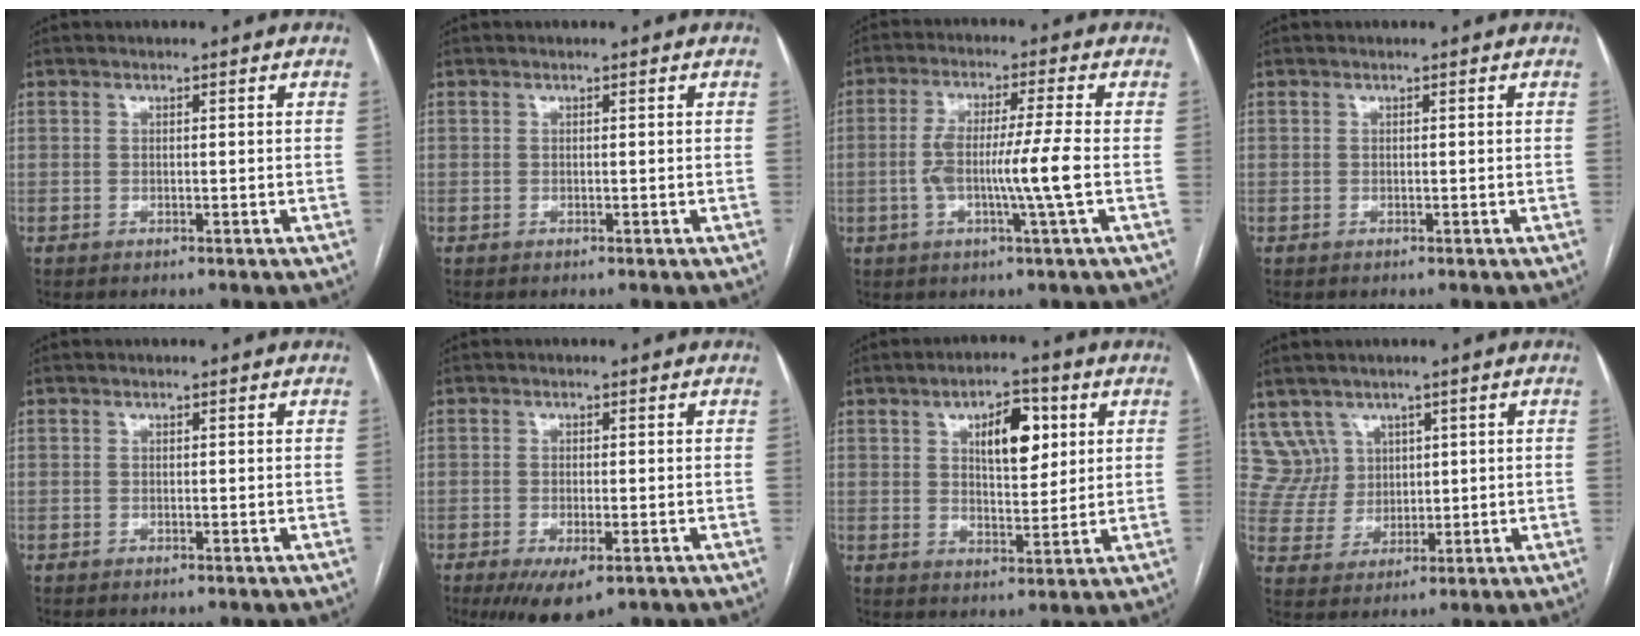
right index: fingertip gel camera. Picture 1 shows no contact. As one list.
[{"total": 0.0}, {"total": 8.3, "force": [-1.6, -0.8, 8.1], "torque": [-0.156, 0.001, -0.029]}, {"total": 0.0}, {"total": 0.0}, {"total": 6.7, "force": [-3.9, 2.2, 5.0], "torque": [-0.078, -0.015, -0.058]}, {"total": 8.3, "force": [3.0, 3.3, 7.0], "torque": [-0.109, 0.010, 0.051]}, {"total": 6.4, "force": [3.7, 5.2, -0.5], "torque": [0.008, 0.021, 0.083]}]